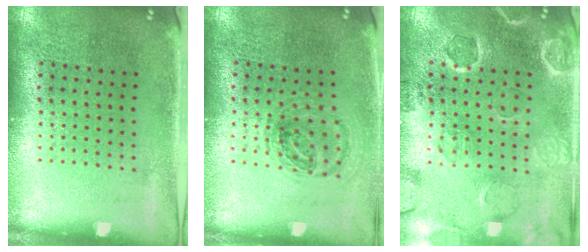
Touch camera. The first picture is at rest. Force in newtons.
{"total": 1.1, "press": 1.0, "slide": 0.5}
{"total": 0.6, "press": 0.5, "slide": 0.3}